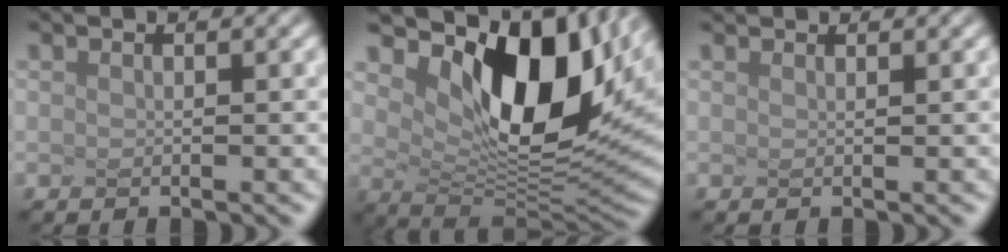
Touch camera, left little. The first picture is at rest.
{"total": 10.6, "force": [3.4, 5.6, 8.3], "torque": [-0.156, -0.021, 0.101]}
{"total": 1.4, "force": [1.2, 0.5, 0.6], "torque": [0.000, 0.017, 0.005]}